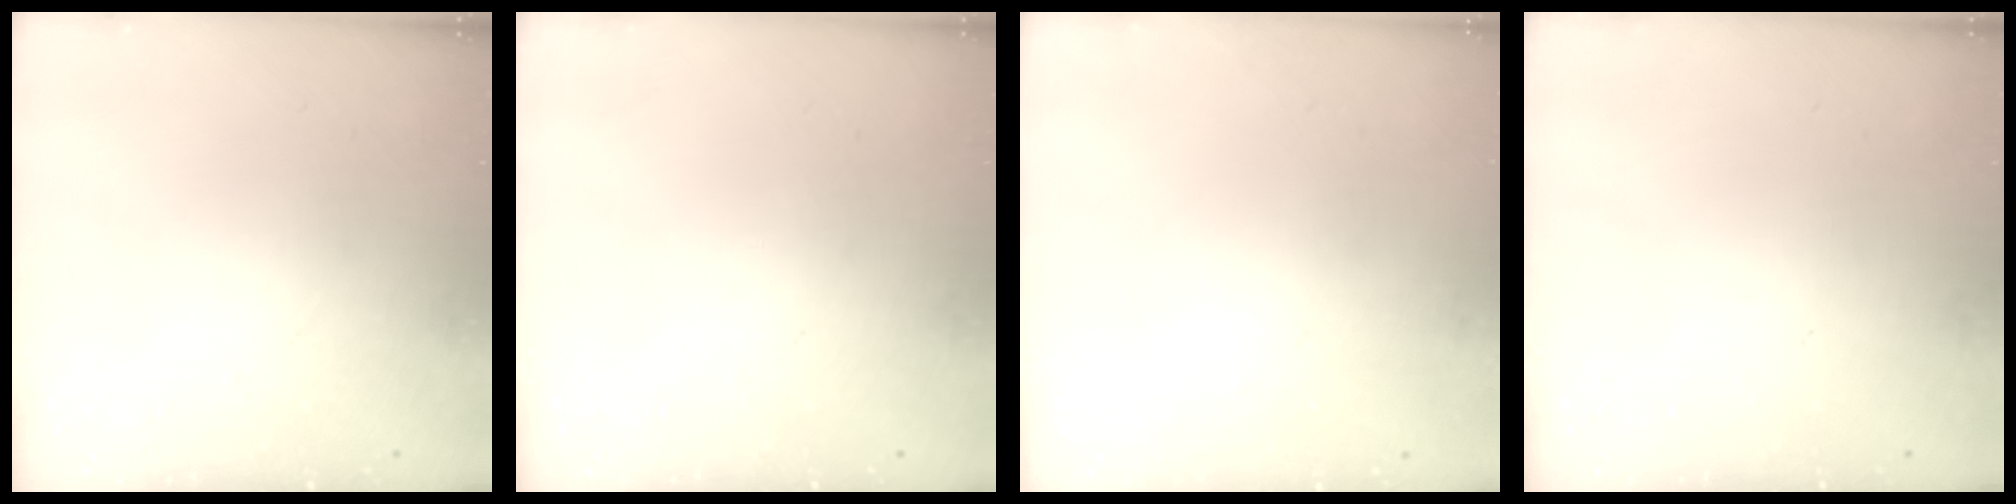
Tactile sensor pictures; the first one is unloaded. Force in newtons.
{"total": 0.0}
{"total": 1.7, "press": 1.7, "slide": 0.2}
{"total": 0.0}